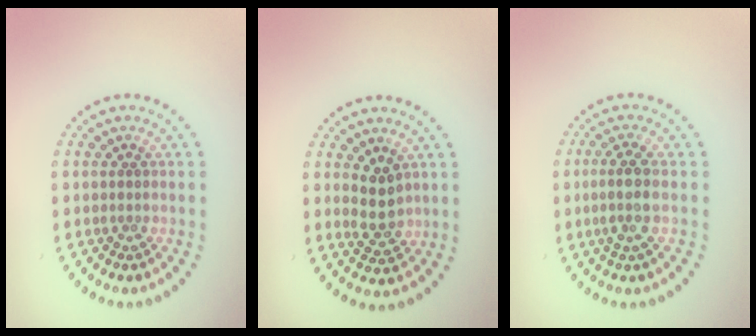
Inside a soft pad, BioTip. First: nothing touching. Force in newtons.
{"total": 2.7, "press": 2.5, "slide": 0.8}
{"total": 2.4, "press": 2.1, "slide": 1.2}